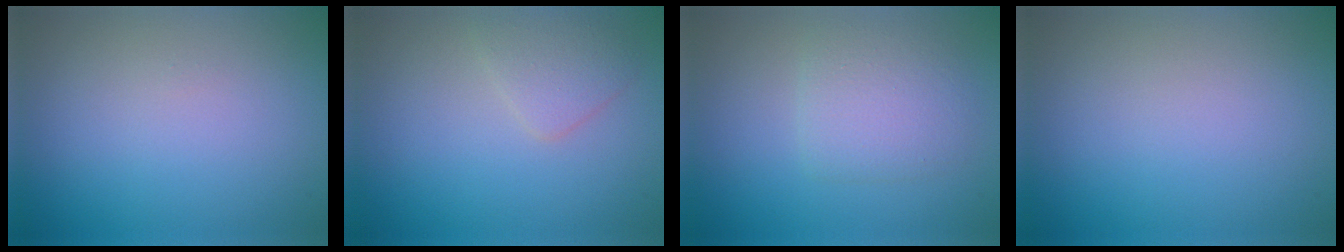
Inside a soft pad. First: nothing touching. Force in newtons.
{"total": 1.9, "press": 1.9, "slide": 0.2}
{"total": 2.9, "press": 2.9, "slide": 0.1}
{"total": 0.0}